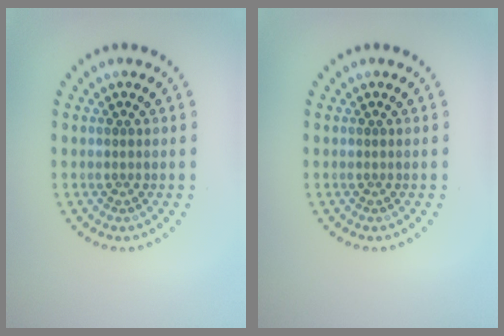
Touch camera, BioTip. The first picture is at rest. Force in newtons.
{"total": 0.0}